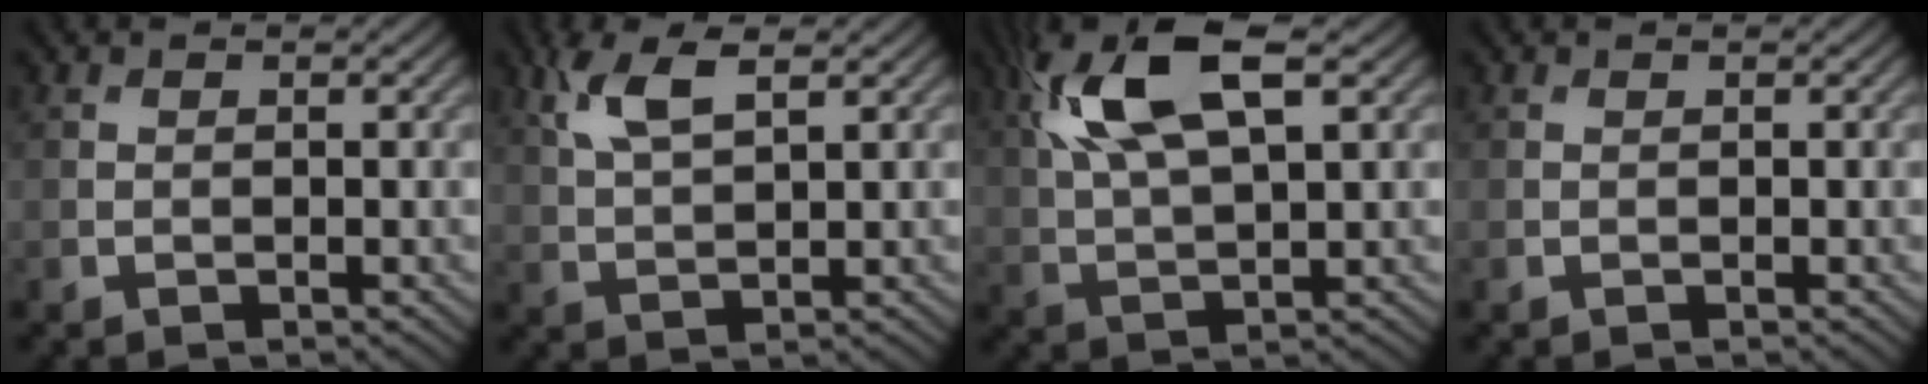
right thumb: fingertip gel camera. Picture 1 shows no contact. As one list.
[{"total": 5.7, "force": [3.1, 1.9, 4.5], "torque": [-0.108, 0.006, 0.063]}, {"total": 12.9, "force": [5.6, 4.9, 10.5], "torque": [-0.225, 0.014, 0.101]}, {"total": 0.0}]